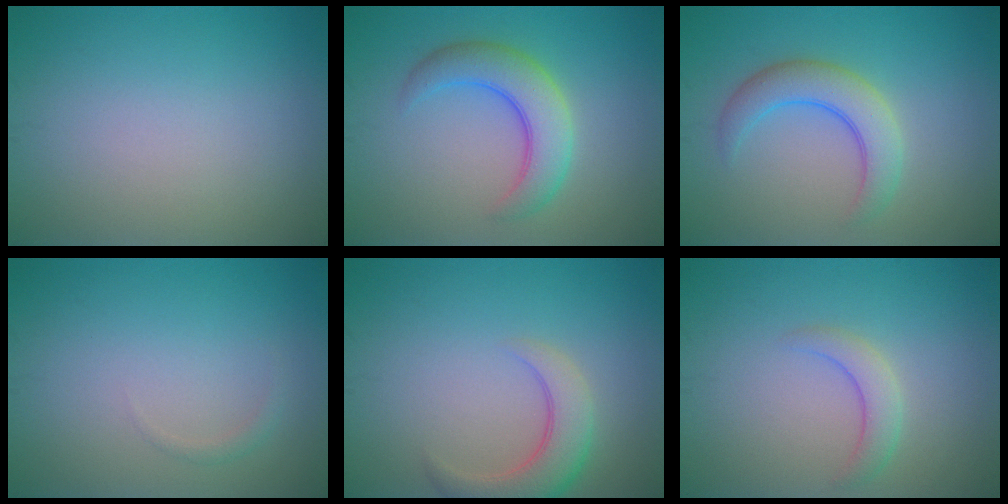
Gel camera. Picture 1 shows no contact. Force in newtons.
{"total": 5.1, "press": 5.1, "slide": 0.2}
{"total": 4.2, "press": 4.2, "slide": 0.1}
{"total": 0.7, "press": 0.7, "slide": 0.0}
{"total": 4.3, "press": 4.3, "slide": 0.4}
{"total": 2.1, "press": 2.1, "slide": 0.3}